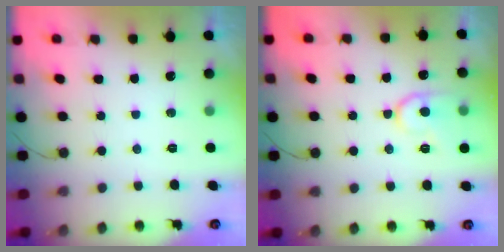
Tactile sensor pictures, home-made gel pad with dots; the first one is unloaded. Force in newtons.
{"total": 11.5, "press": 11.4, "slide": 0.9}